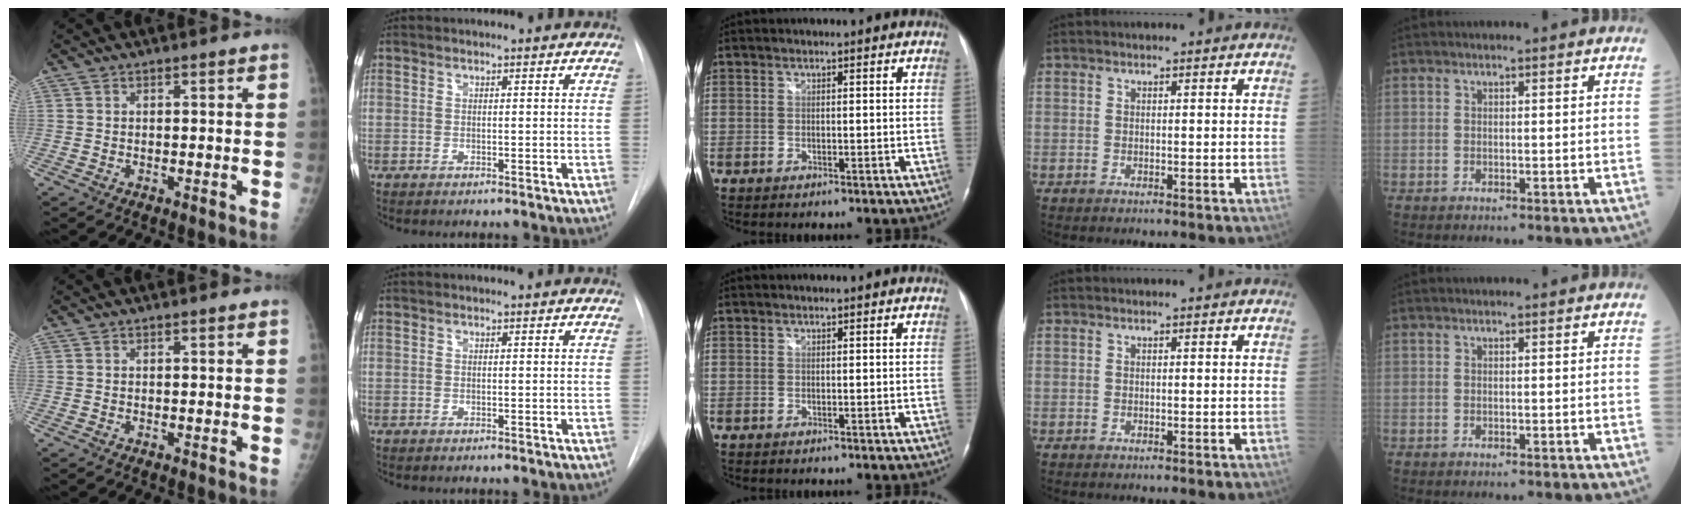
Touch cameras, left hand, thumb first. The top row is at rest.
{}